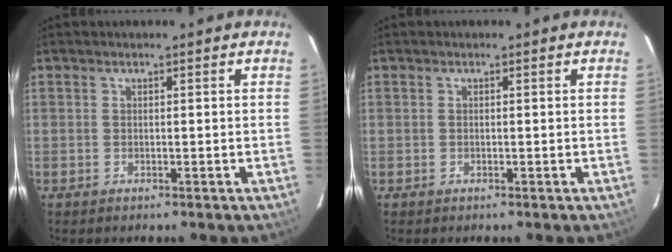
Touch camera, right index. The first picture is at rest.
{"total": 0.0}